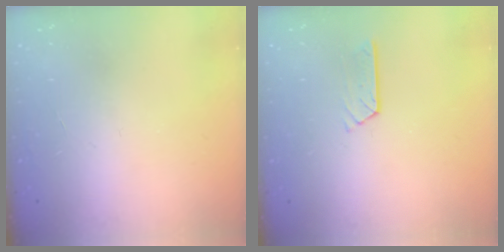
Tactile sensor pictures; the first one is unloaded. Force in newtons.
{"total": 4.5, "press": 4.4, "slide": 0.4}